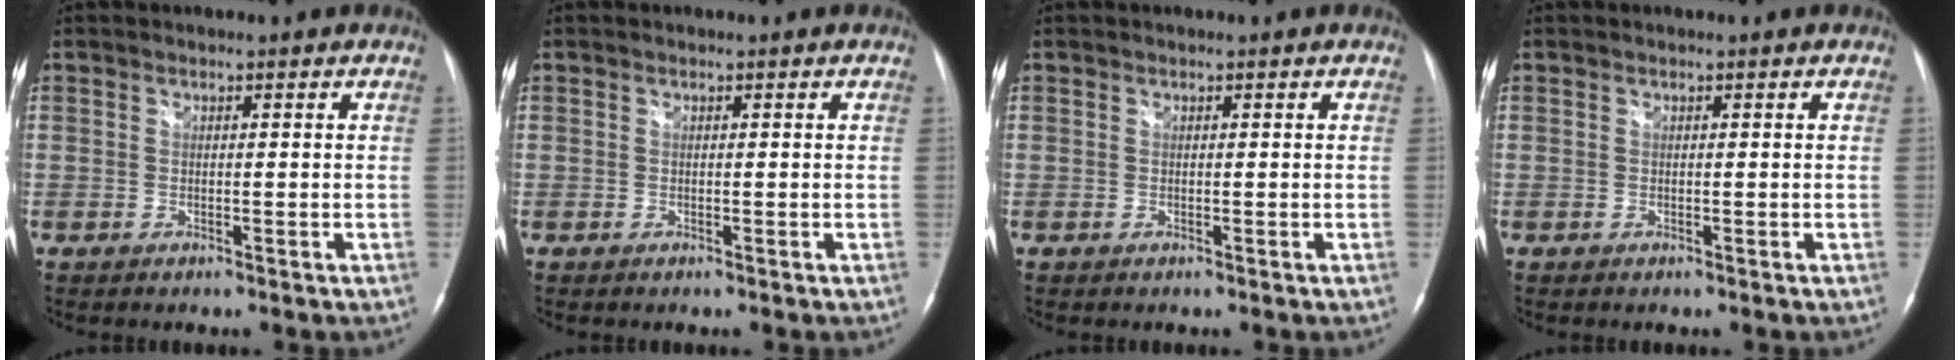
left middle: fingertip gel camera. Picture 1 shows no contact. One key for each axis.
{"total": 0.0}
{"total": 0.0}
{"total": 0.0}